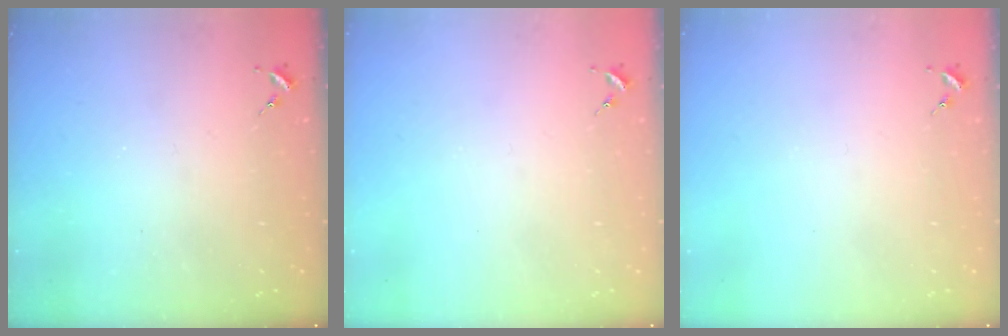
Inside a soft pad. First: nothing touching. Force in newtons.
{"total": 0.0}
{"total": 0.0}